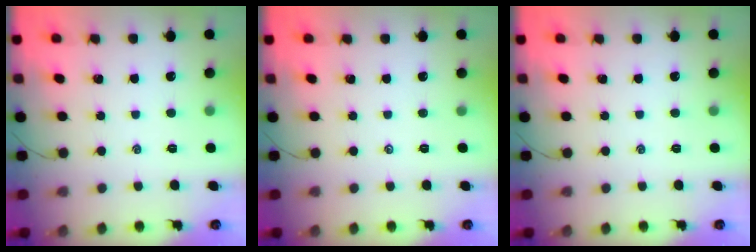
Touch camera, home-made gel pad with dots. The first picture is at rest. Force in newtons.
{"total": 0.0}
{"total": 0.0}